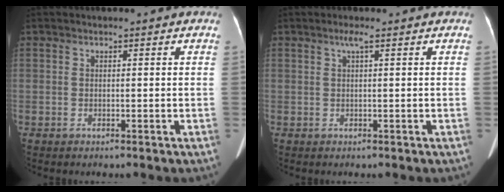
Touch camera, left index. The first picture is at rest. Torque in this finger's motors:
{"motor_torque": [0.36, -0.26, 0.20, 0.06]}